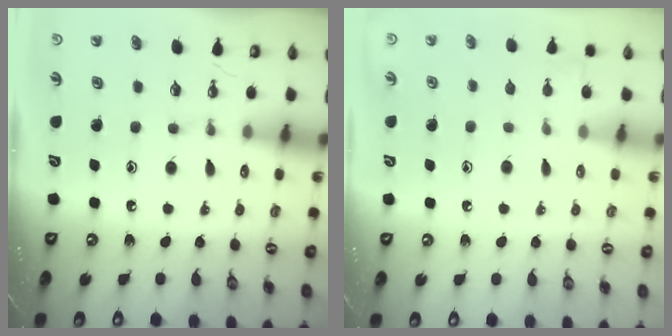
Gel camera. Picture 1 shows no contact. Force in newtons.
{"total": 4.5, "press": 4.5, "slide": 0.5}